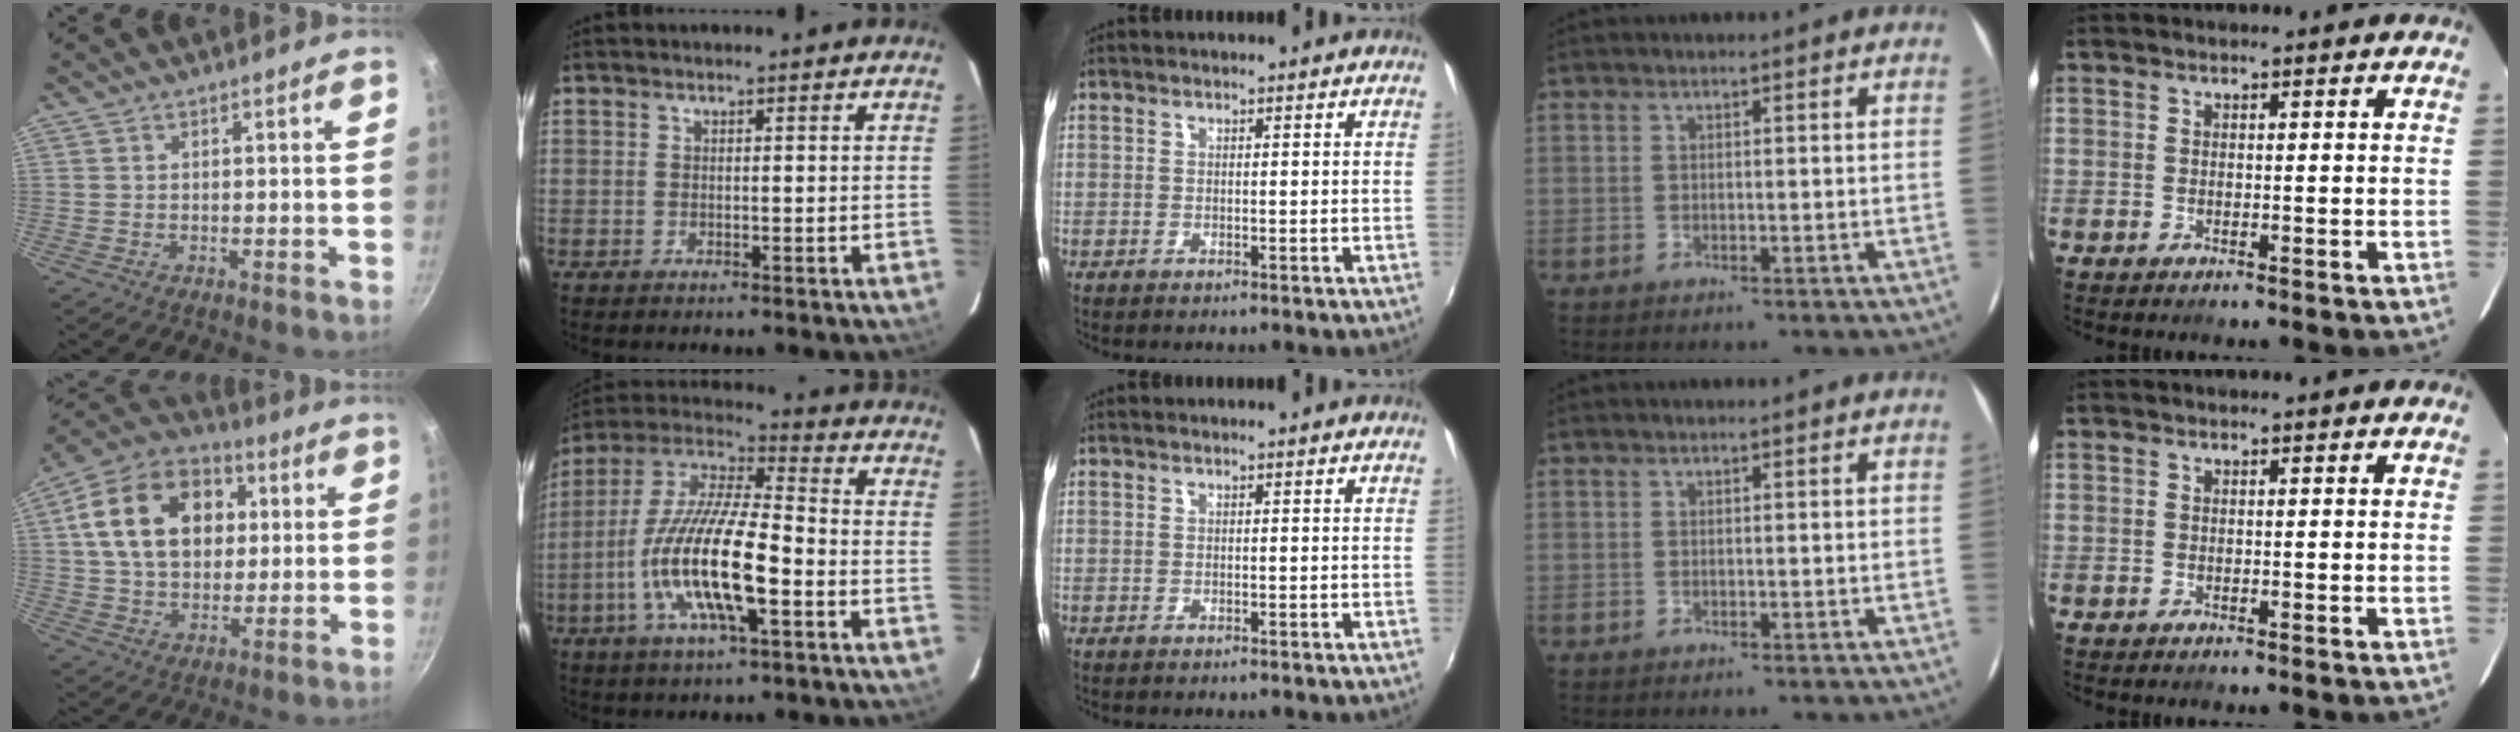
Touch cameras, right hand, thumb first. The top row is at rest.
{"thumb": {"total": 20.2, "force": [4.4, 14.5, 13.4], "torque": [-0.198, 0.018, 0.065]}, "index": {"total": 18.5, "force": [-5.9, 4.7, 16.9], "torque": [-0.335, -0.013, -0.121]}}